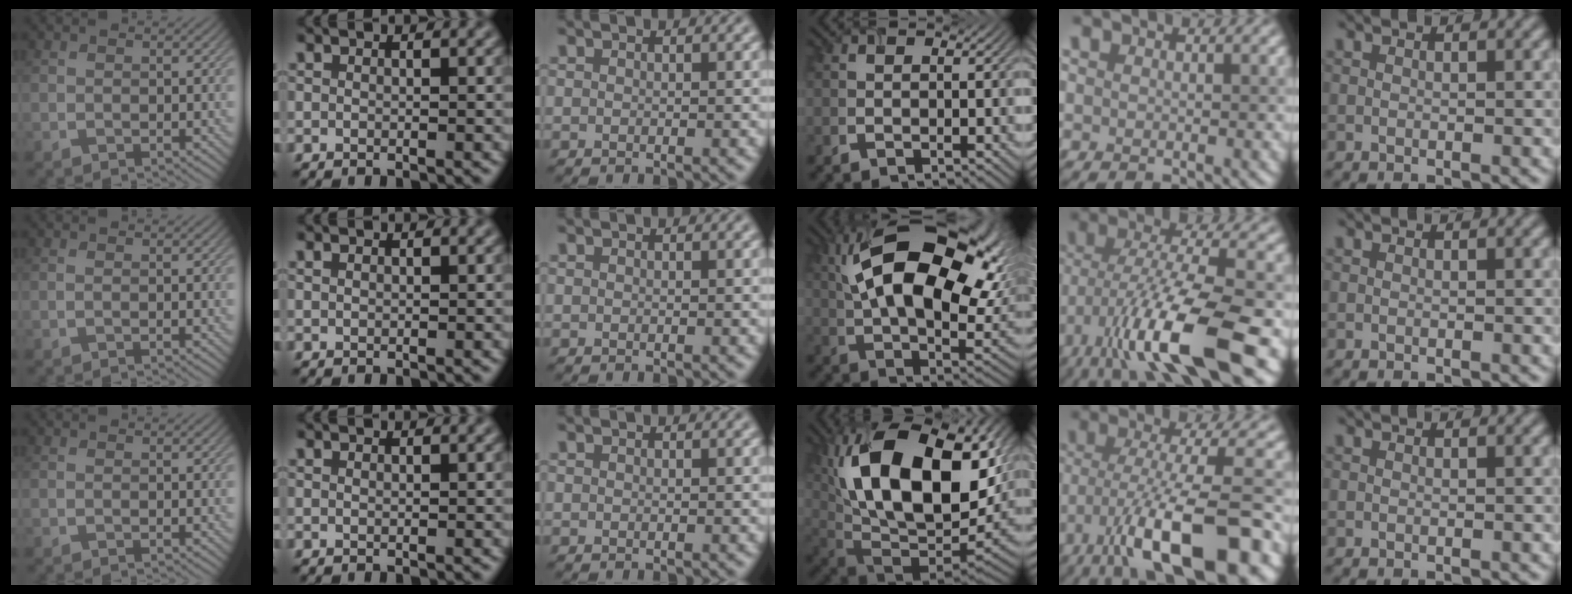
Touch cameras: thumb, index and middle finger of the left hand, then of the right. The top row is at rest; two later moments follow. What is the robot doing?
{"motion": "extract", "object": "airpods case & airpods"}